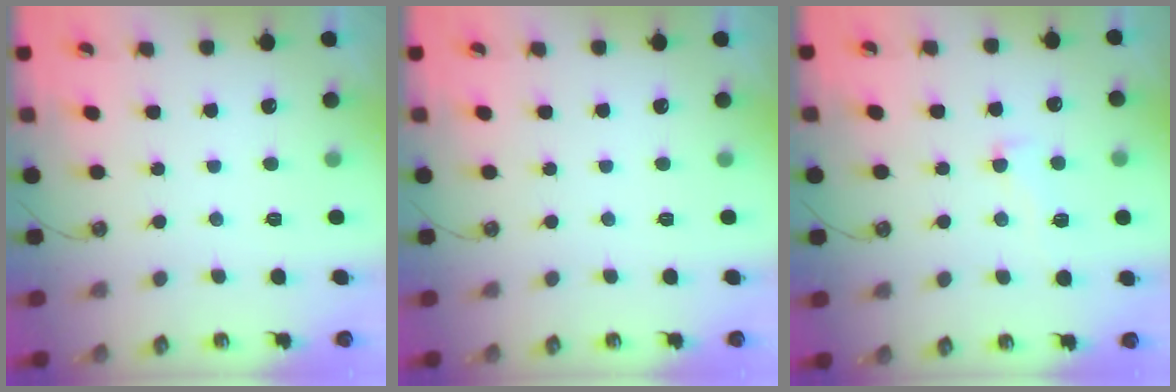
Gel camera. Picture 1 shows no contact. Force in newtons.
{"total": 0.0}
{"total": 1.6, "press": 1.1, "slide": 1.1}